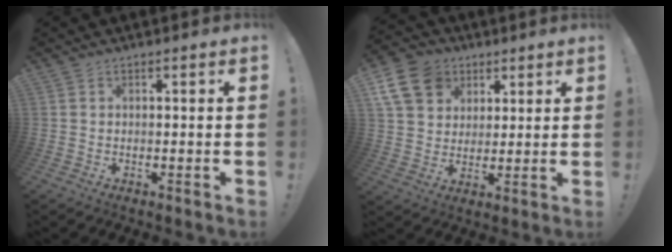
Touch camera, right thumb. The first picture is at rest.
{"total": 14.2, "force": [6.2, 11.2, 6.0], "torque": [-0.090, -0.028, 0.127]}